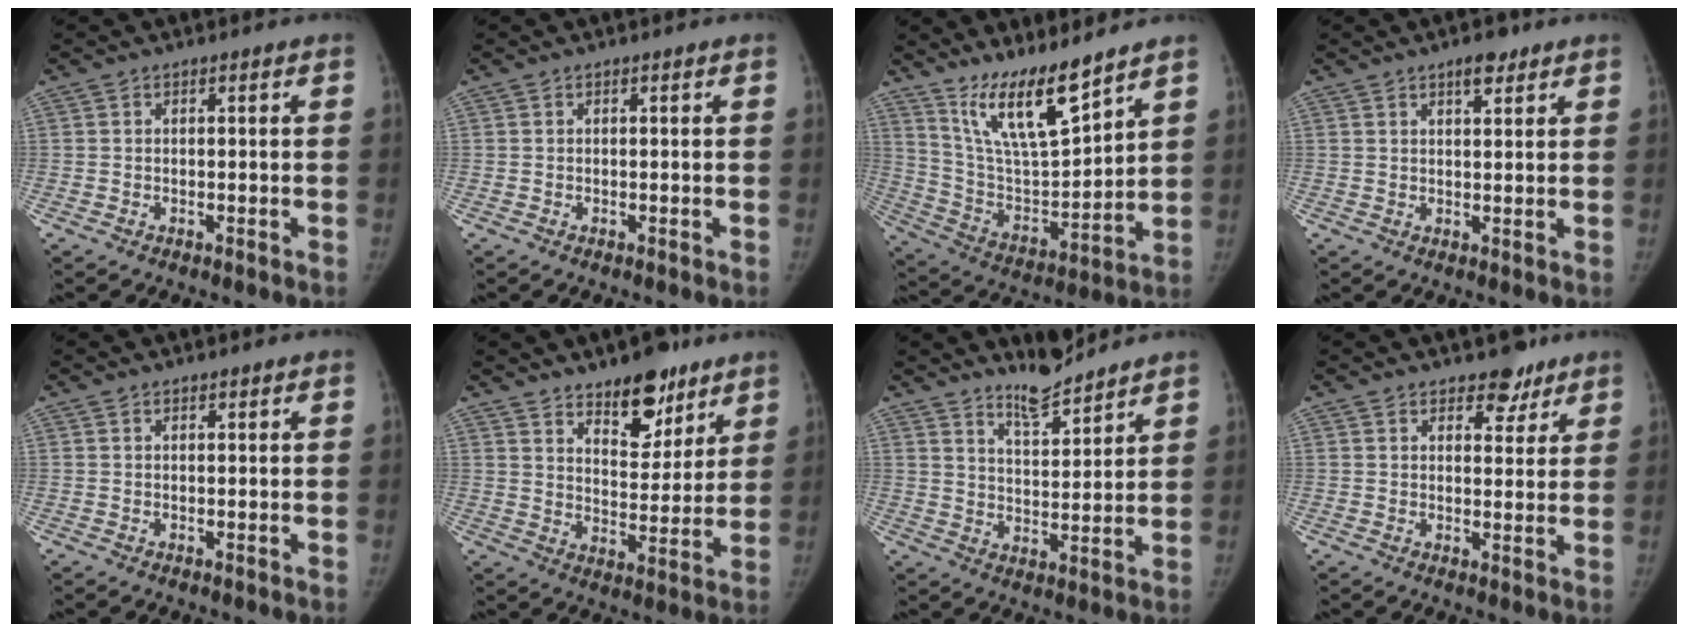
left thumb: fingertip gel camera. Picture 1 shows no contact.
{"total": 0.0}
{"total": 14.9, "force": [11.2, 3.2, 9.2], "torque": [-0.143, -0.075, 0.220]}
{"total": 3.8, "force": [2.5, 1.5, 2.4], "torque": [-0.025, -0.013, 0.037]}
{"total": 0.8, "force": [0.7, 0.3, 0.3], "torque": [-0.005, -0.005, 0.011]}
{"total": 12.8, "force": [9.0, 5.9, 6.9], "torque": [-0.061, -0.062, 0.143]}
{"total": 7.2, "force": [6.7, 1.4, 2.5], "torque": [-0.030, -0.056, 0.120]}
{"total": 5.4, "force": [4.0, 3.0, 2.0], "torque": [0.004, -0.023, 0.058]}